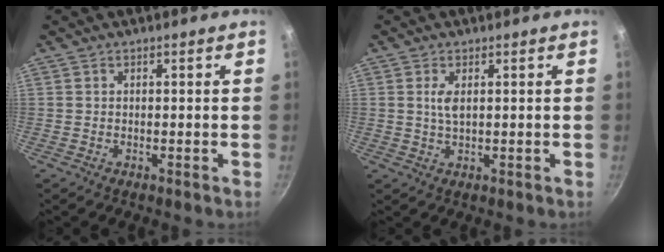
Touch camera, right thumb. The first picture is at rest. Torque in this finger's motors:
{"motor_torque": [0.14, 0.90, 0.34, 0.35, 0.05]}